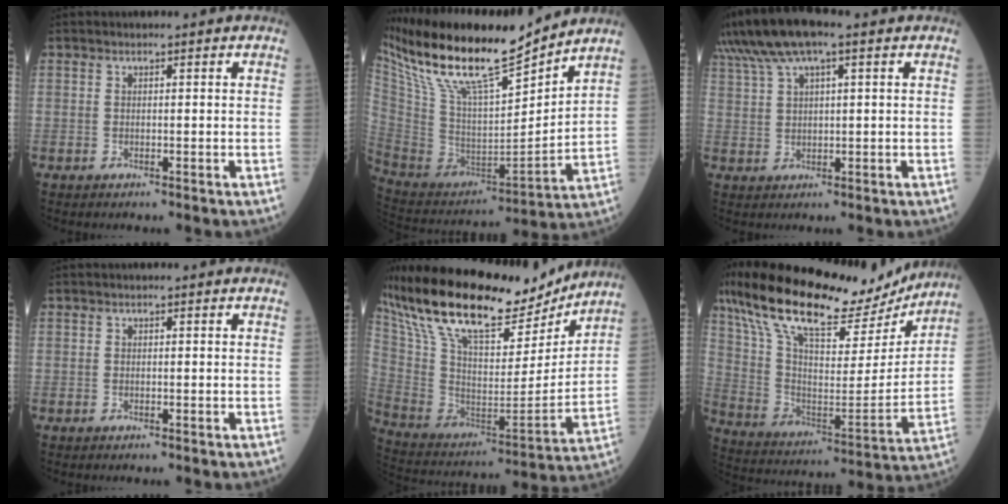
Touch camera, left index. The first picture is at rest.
{"total": 21.7, "force": [17.5, 2.6, 12.6], "torque": [-0.237, 0.002, 0.326]}
{"total": 10.6, "force": [7.1, 2.1, 7.5], "torque": [-0.154, 0.035, 0.133]}
{"total": 0.0}
{"total": 30.0, "force": [23.6, 9.4, 15.9], "torque": [-0.319, 0.007, 0.382]}
{"total": 26.2, "force": [21.1, 7.6, 13.7], "torque": [-0.249, 0.016, 0.335]}